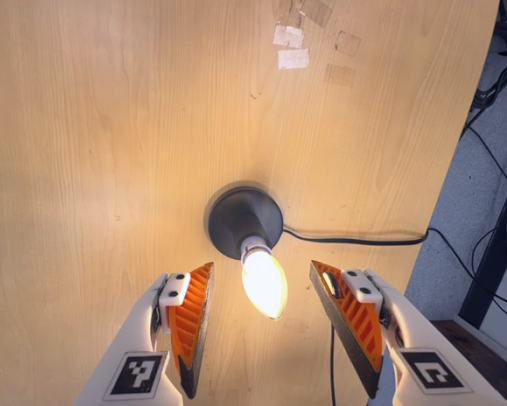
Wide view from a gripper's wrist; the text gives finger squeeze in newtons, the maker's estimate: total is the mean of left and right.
{"total": 0.0}